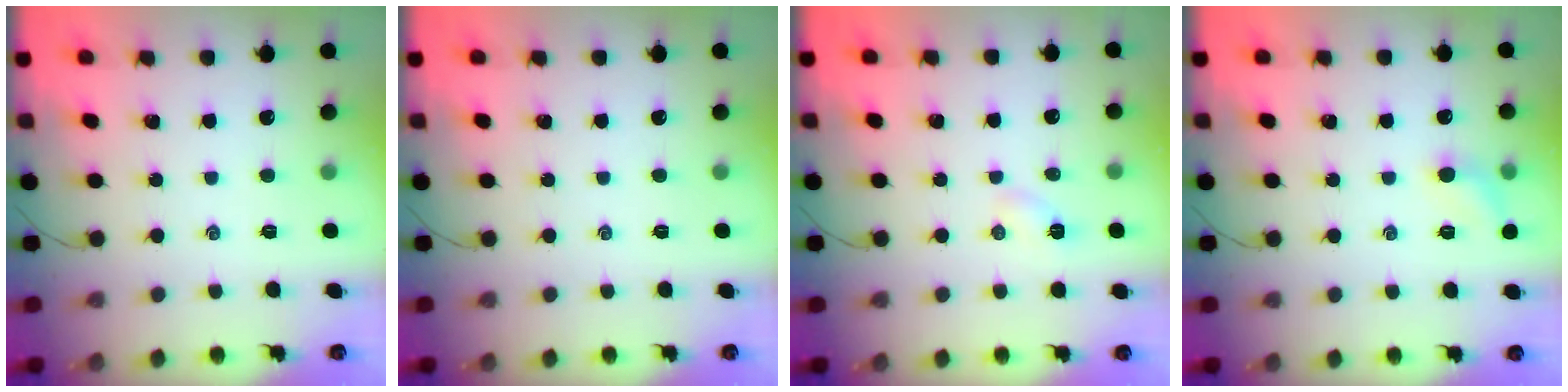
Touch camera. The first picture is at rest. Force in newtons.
{"total": 0.0}
{"total": 3.2, "press": 3.0, "slide": 0.9}
{"total": 6.0, "press": 5.7, "slide": 1.8}